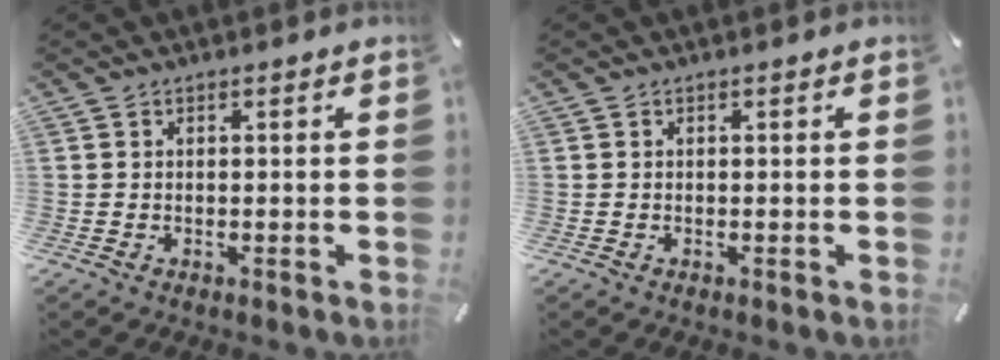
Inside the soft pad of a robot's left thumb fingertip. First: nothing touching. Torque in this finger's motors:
{"motor_torque": [-0.06, 0.06, 0.00, 0.00, 0.00]}